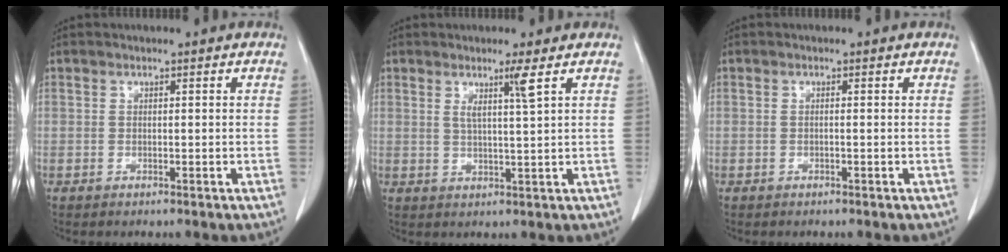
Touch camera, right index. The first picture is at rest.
{"total": 3.3, "force": [1.7, -0.9, 2.7], "torque": [-0.053, -0.009, 0.033]}
{"total": 0.0}